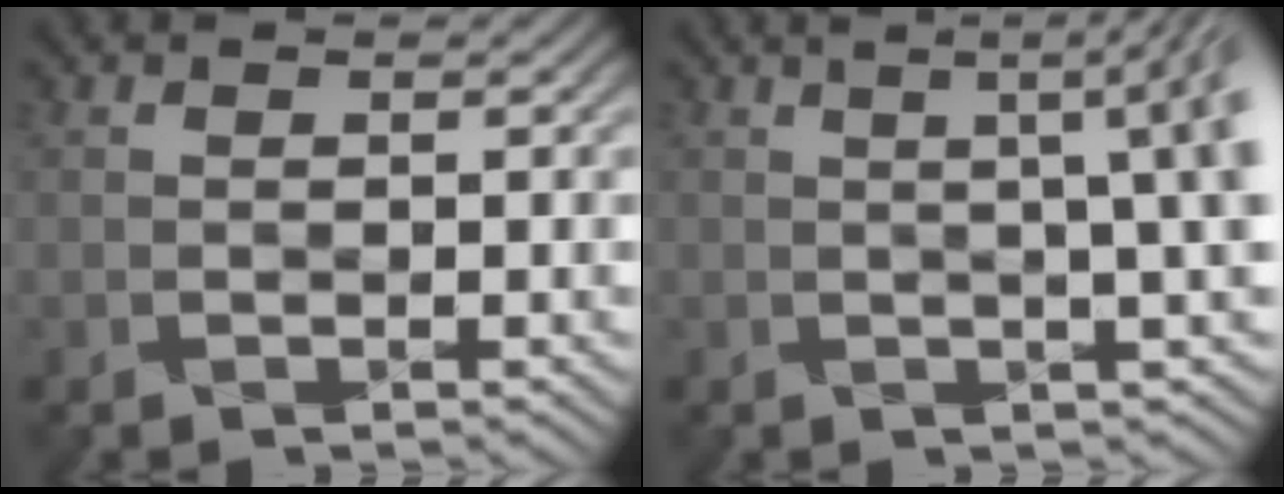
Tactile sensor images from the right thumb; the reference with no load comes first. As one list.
[{"total": 9.4, "force": [1.3, 2.7, 8.9], "torque": [-0.067, 0.032, 0.011]}]